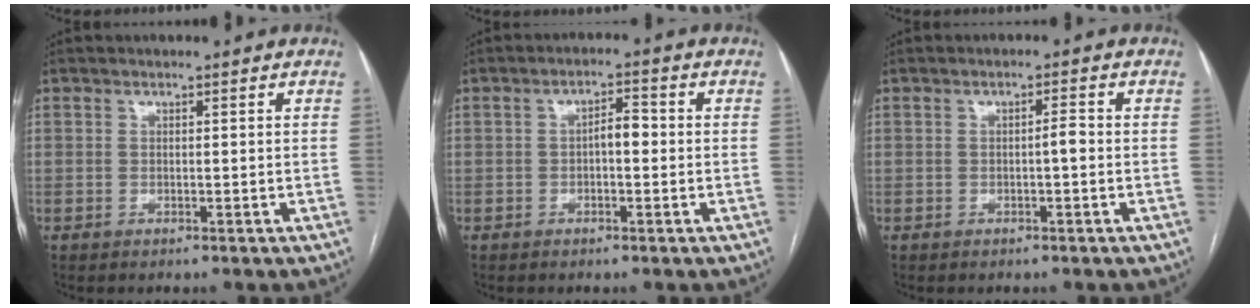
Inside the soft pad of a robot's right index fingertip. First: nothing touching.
{"total": 3.1, "force": [-0.3, 1.2, 2.8], "torque": [-0.041, 0.013, -0.006]}
{"total": 1.5, "force": [-0.3, 0.2, 1.5], "torque": [-0.022, 0.003, -0.006]}